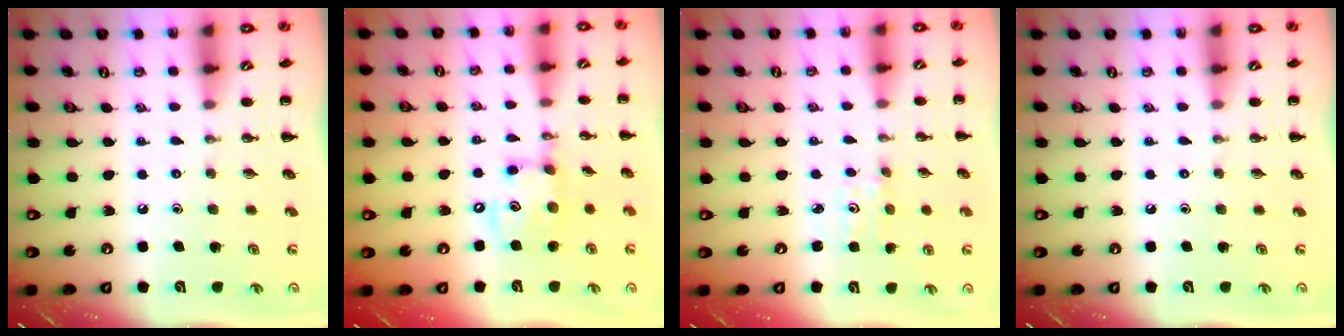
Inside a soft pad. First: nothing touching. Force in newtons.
{"total": 11.6, "press": 11.4, "slide": 2.0}
{"total": 1.5, "press": 1.4, "slide": 0.5}
{"total": 0.0}